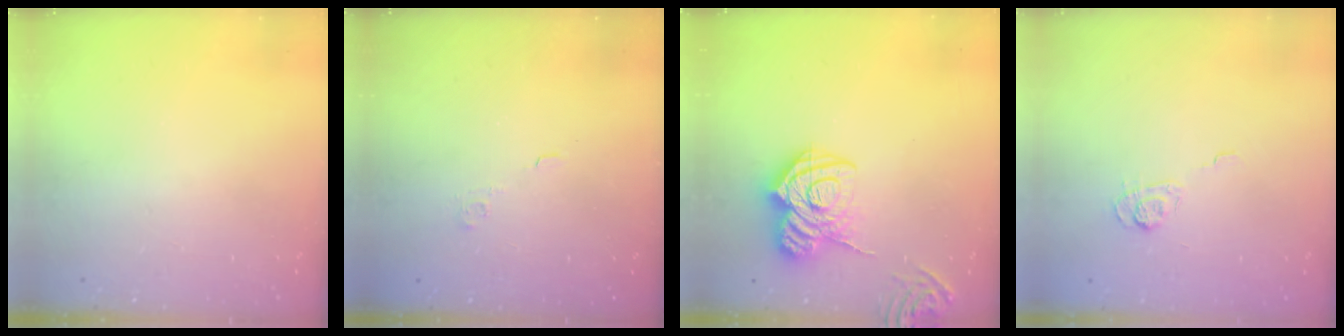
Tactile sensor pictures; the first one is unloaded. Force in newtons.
{"total": 3.6, "press": 3.5, "slide": 0.9}
{"total": 16.0, "press": 15.9, "slide": 1.7}
{"total": 3.1, "press": 2.7, "slide": 1.6}